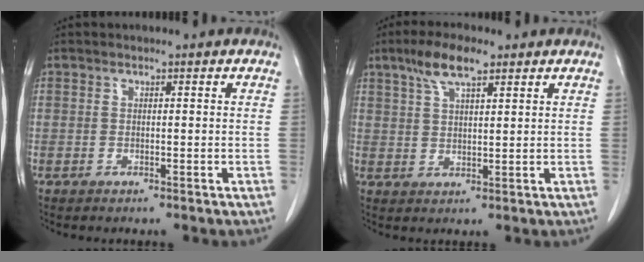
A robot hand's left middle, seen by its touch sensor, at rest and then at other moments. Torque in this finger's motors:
{"motor_torque": [1.16, -0.97, 0.09, 0.07]}